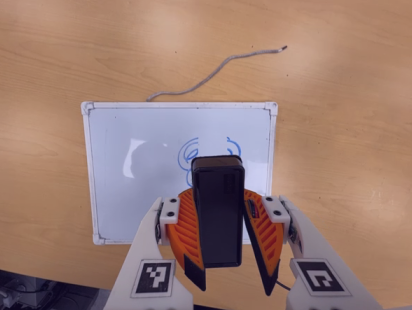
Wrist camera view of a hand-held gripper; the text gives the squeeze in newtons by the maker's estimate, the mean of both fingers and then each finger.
{"total": 9.3, "left": 9.8, "right": 8.8}